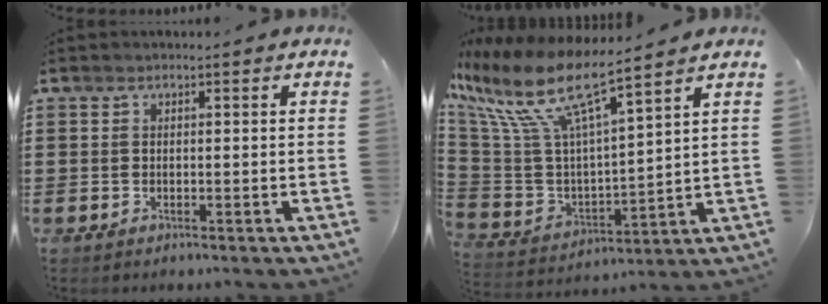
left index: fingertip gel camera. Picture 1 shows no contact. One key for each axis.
{"total": 11.1, "fx": 7.5, "fy": 2.3, "fz": 7.9, "tx": -0.192, "ty": -0.050, "tz": 0.120}